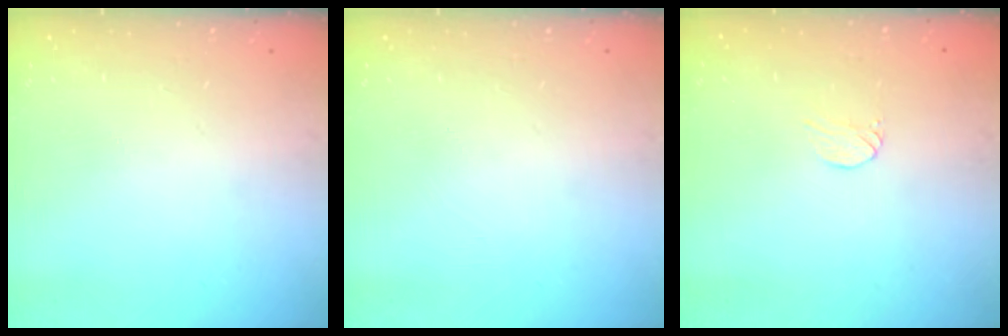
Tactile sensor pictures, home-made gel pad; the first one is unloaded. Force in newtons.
{"total": 0.0}
{"total": 5.4, "press": 5.3, "slide": 0.5}